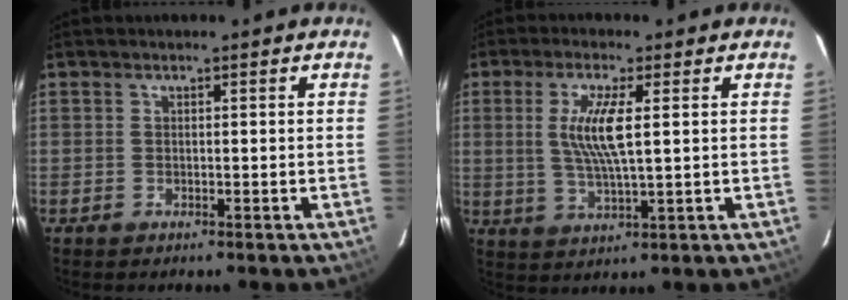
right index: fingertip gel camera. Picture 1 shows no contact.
{"total": 7.8, "force": [1.4, 1.1, 7.6], "torque": [-0.150, -0.004, 0.028]}